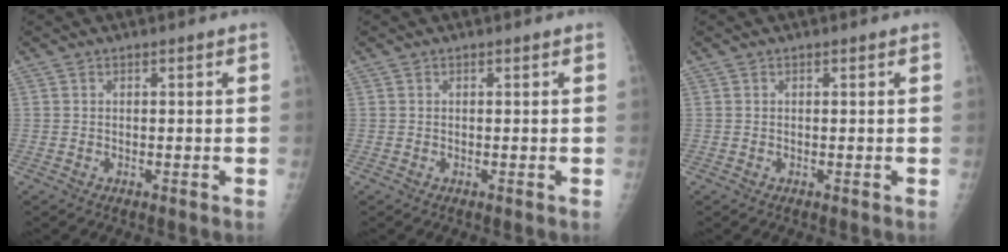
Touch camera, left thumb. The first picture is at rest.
{"total": 0.0}
{"total": 0.0}